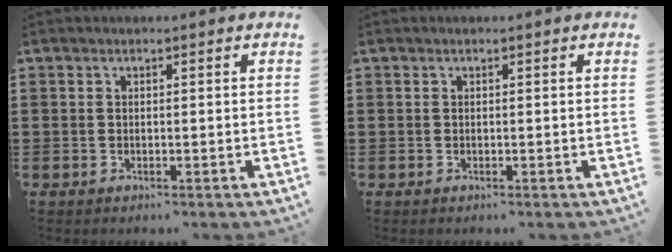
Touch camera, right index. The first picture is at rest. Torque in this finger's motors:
{"motor_torque": [-0.02, 0.02, 0.00, 0.00]}